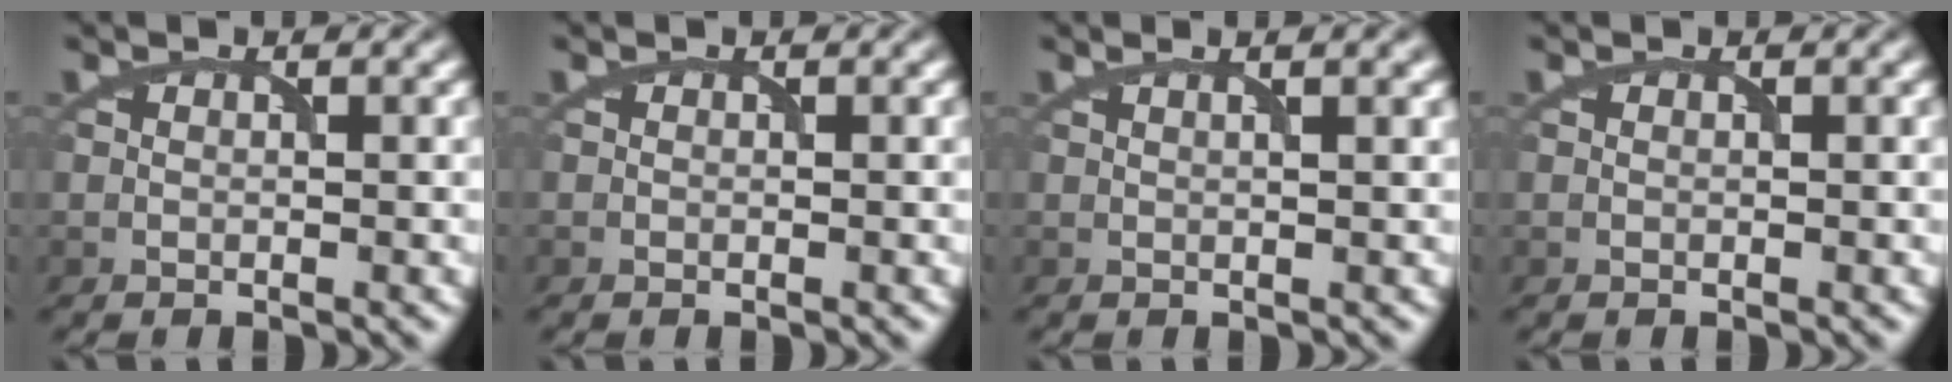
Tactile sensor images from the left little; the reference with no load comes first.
{"total": 0.0}
{"total": 3.7, "force": [1.9, 1.5, 2.7], "torque": [-0.015, 0.015, -0.005]}
{"total": 0.0}